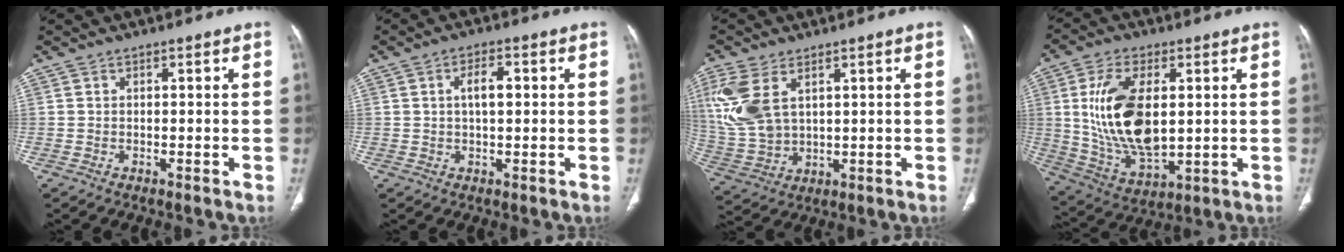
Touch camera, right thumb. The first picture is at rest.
{"total": 4.3, "force": [0.8, 1.9, 3.8], "torque": [-0.065, 0.005, 0.013]}
{"total": 12.8, "force": [4.9, 7.4, 9.2], "torque": [-0.222, -0.008, 0.115]}
{"total": 17.5, "force": [2.3, 9.1, 14.8], "torque": [-0.277, -0.016, 0.056]}